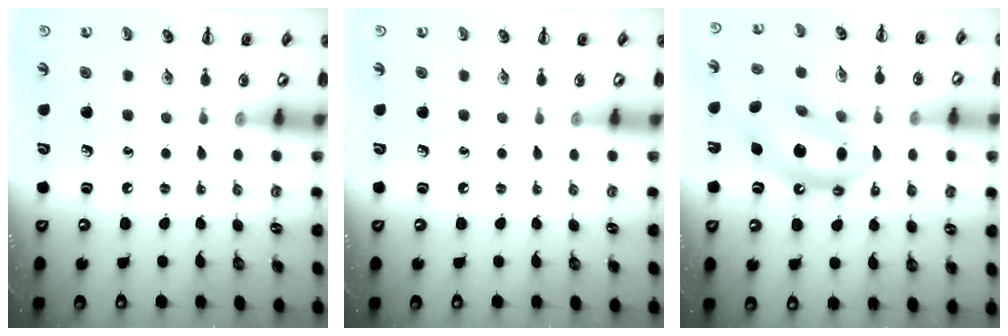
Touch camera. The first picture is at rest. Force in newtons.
{"total": 0.0}
{"total": 15.6, "press": 15.1, "slide": 3.9}